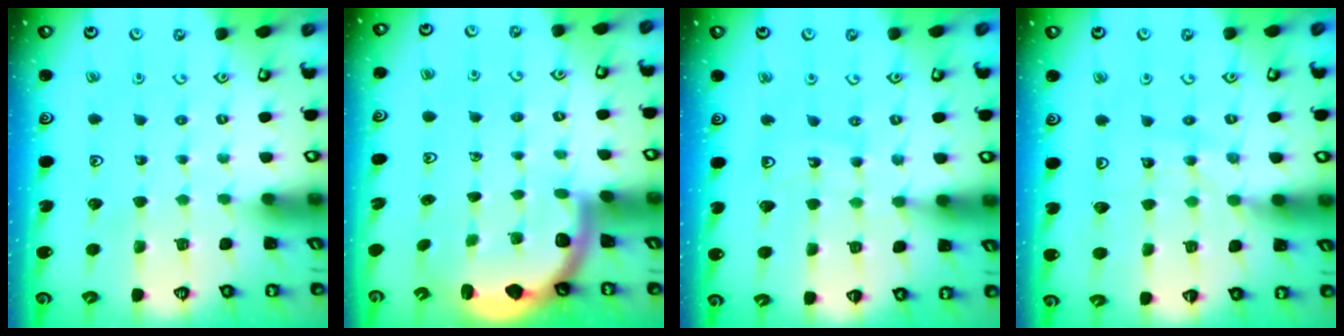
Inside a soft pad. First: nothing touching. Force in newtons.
{"total": 2.0, "press": 1.9, "slide": 0.5}
{"total": 11.0, "press": 10.6, "slide": 3.2}
{"total": 10.7, "press": 10.7, "slide": 1.3}